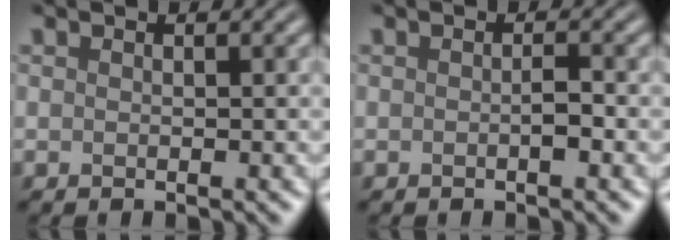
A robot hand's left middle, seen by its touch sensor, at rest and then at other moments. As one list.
[{"total": 1.0, "force": [-0.3, 0.2, 1.0], "torque": [-0.017, 0.003, -0.005]}]